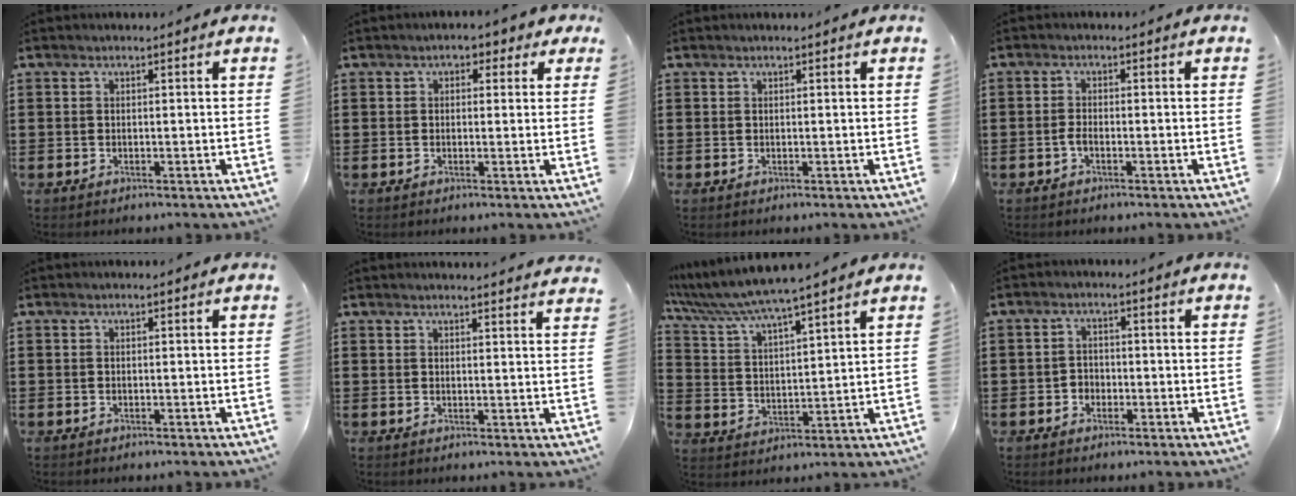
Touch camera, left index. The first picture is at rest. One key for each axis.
{"total": 2.1, "fx": 0.8, "fy": 1.5, "fz": 1.4, "tx": -0.025, "ty": 0.007, "tz": 0.008}
{"total": 0.0}
{"total": 1.5, "fx": -0.8, "fy": 0.5, "fz": 1.2, "tx": -0.032, "ty": -0.002, "tz": -0.016}
{"total": 0.0}
{"total": 2.2, "fx": 2.2, "fy": -0.5, "fz": 0.3, "tx": -0.009, "ty": -0.007, "tz": 0.041}
{"total": 6.1, "fx": 5.4, "fy": -0.4, "fz": 2.7, "tx": -0.075, "ty": -0.033, "tz": 0.089}
{"total": 1.9, "fx": -1.1, "fy": 1.5, "fz": 0.4, "tx": -0.013, "ty": 0.003, "tz": -0.026}